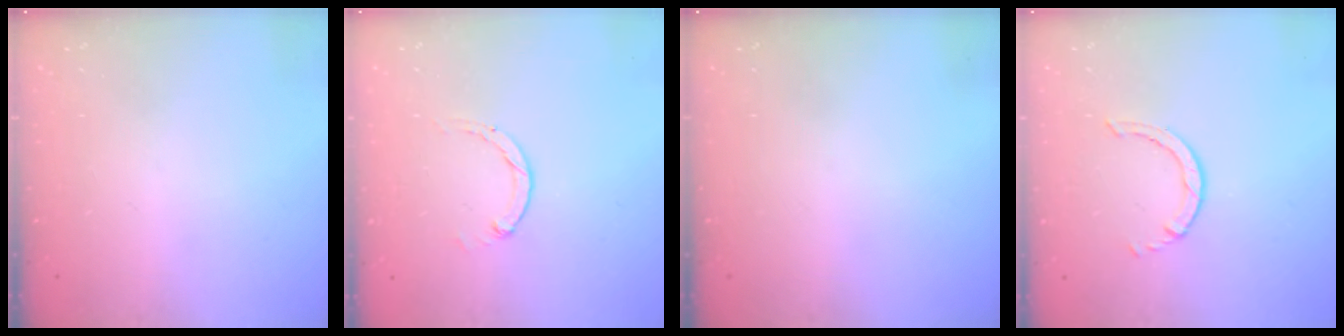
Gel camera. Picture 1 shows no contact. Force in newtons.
{"total": 1.2, "press": 1.2, "slide": 0.3}
{"total": 0.0}
{"total": 0.8, "press": 0.7, "slide": 0.2}